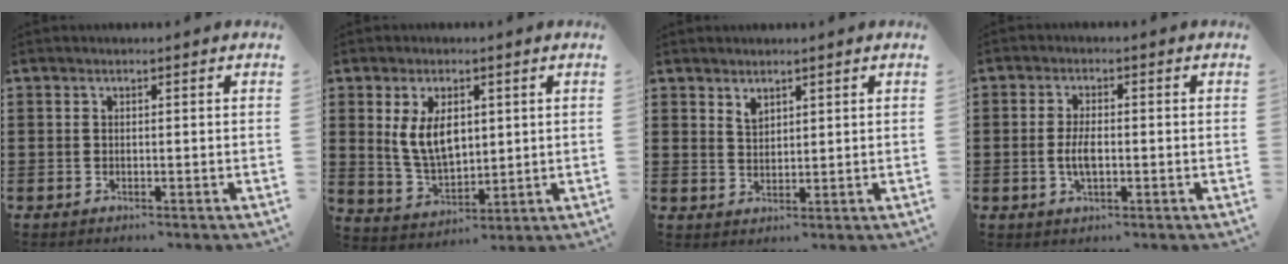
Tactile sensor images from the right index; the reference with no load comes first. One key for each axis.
{"total": 7.6, "fx": 1.9, "fy": 4.4, "fz": 5.9, "tx": -0.125, "ty": 0.008, "tz": 0.031}
{"total": 2.1, "fx": 1.7, "fy": 1.0, "fz": 0.6, "tx": -0.014, "ty": 0.001, "tz": 0.033}
{"total": 3.9, "fx": -0.5, "fy": 1.4, "fz": 3.6, "tx": -0.082, "ty": -0.006, "tz": -0.013}